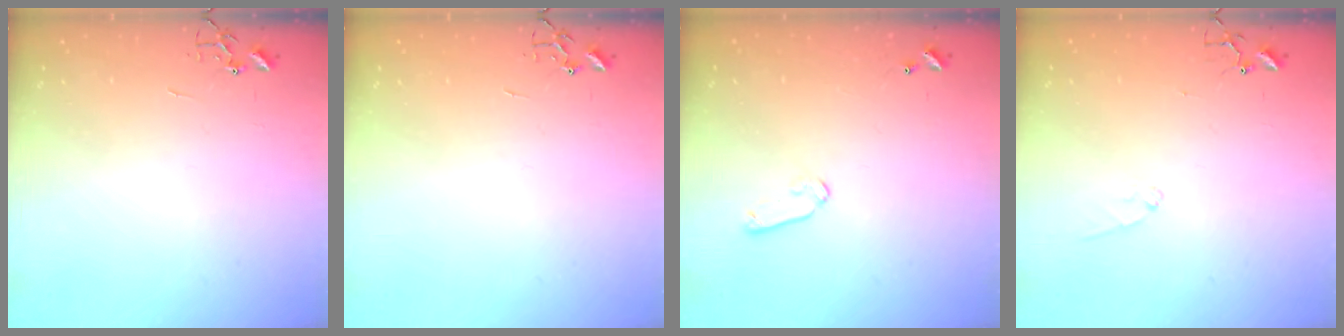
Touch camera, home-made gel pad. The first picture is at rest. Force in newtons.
{"total": 0.0}
{"total": 6.8, "press": 6.7, "slide": 1.0}
{"total": 6.8, "press": 6.8, "slide": 0.7}